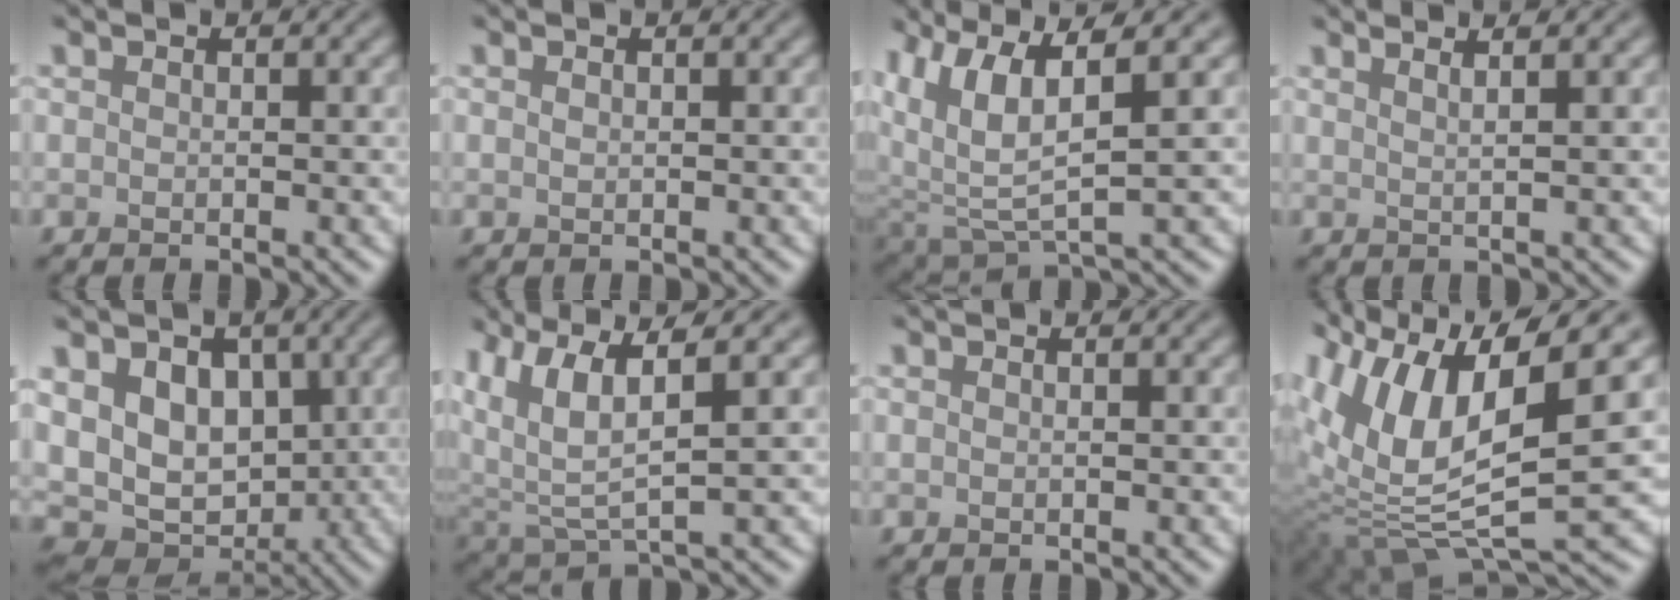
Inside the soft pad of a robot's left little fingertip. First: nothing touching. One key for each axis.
{"total": 0.5, "fx": 0.2, "fy": 0.3, "fz": 0.4, "tx": -0.008, "ty": 0.002, "tz": 0.003}
{"total": 6.5, "fx": 2.9, "fy": 2.2, "fz": 5.3, "tx": -0.123, "ty": -0.003, "tz": 0.059}
{"total": 3.3, "fx": 2.2, "fy": 1.3, "fz": 2.1, "tx": -0.005, "ty": 0.017, "tz": -0.004}
{"total": 10.0, "fx": 1.4, "fy": 7.8, "fz": 6.2, "tx": -0.086, "ty": 0.009, "tz": 0.006}
{"total": 5.9, "fx": 3.0, "fy": 2.1, "fz": 4.7, "tx": -0.111, "ty": -0.004, "tz": 0.063}
{"total": 0.0}
{"total": 11.8, "fx": 3.9, "fy": 5.0, "fz": 9.9, "tx": -0.216, "ty": -0.006, "tz": 0.075}